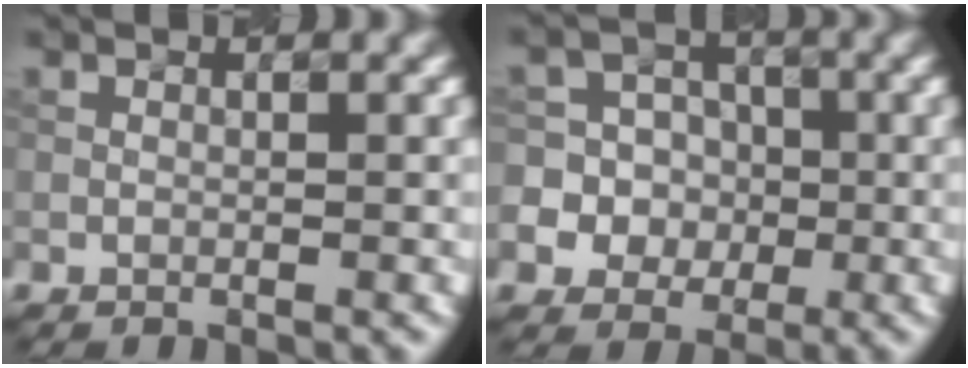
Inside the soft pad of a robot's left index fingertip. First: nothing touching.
{"total": 11.2, "force": [-1.6, 10.9, 2.4], "torque": [-0.078, 0.005, -0.038]}